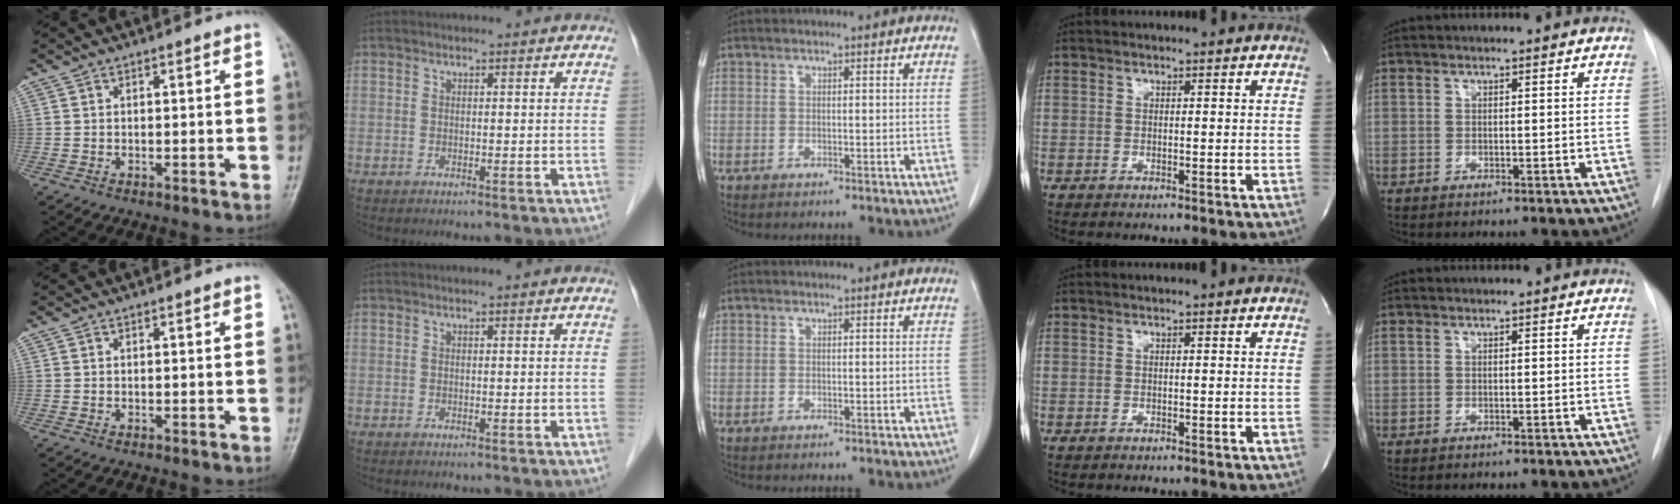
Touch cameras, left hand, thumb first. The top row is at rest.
{}